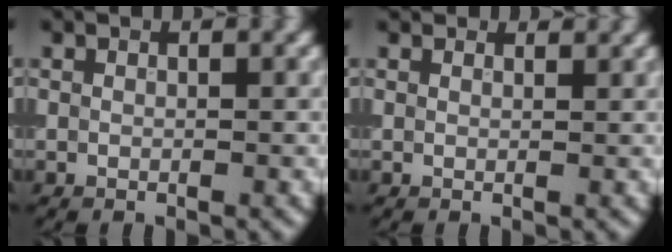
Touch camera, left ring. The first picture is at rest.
{"total": 2.0, "force": [1.9, 0.5, 0.4], "torque": [-0.014, 0.000, 0.019]}